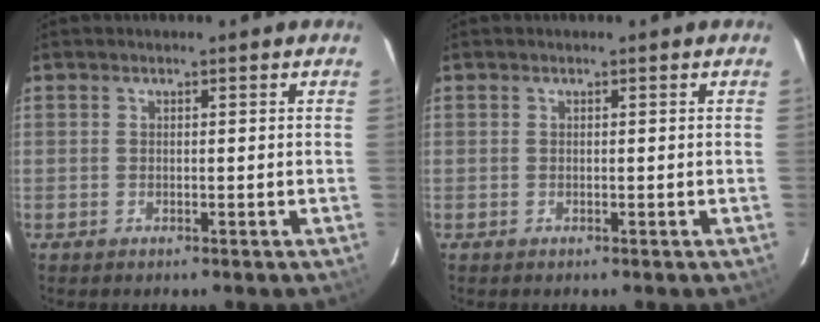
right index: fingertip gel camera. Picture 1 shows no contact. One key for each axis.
{"total": 0.0}